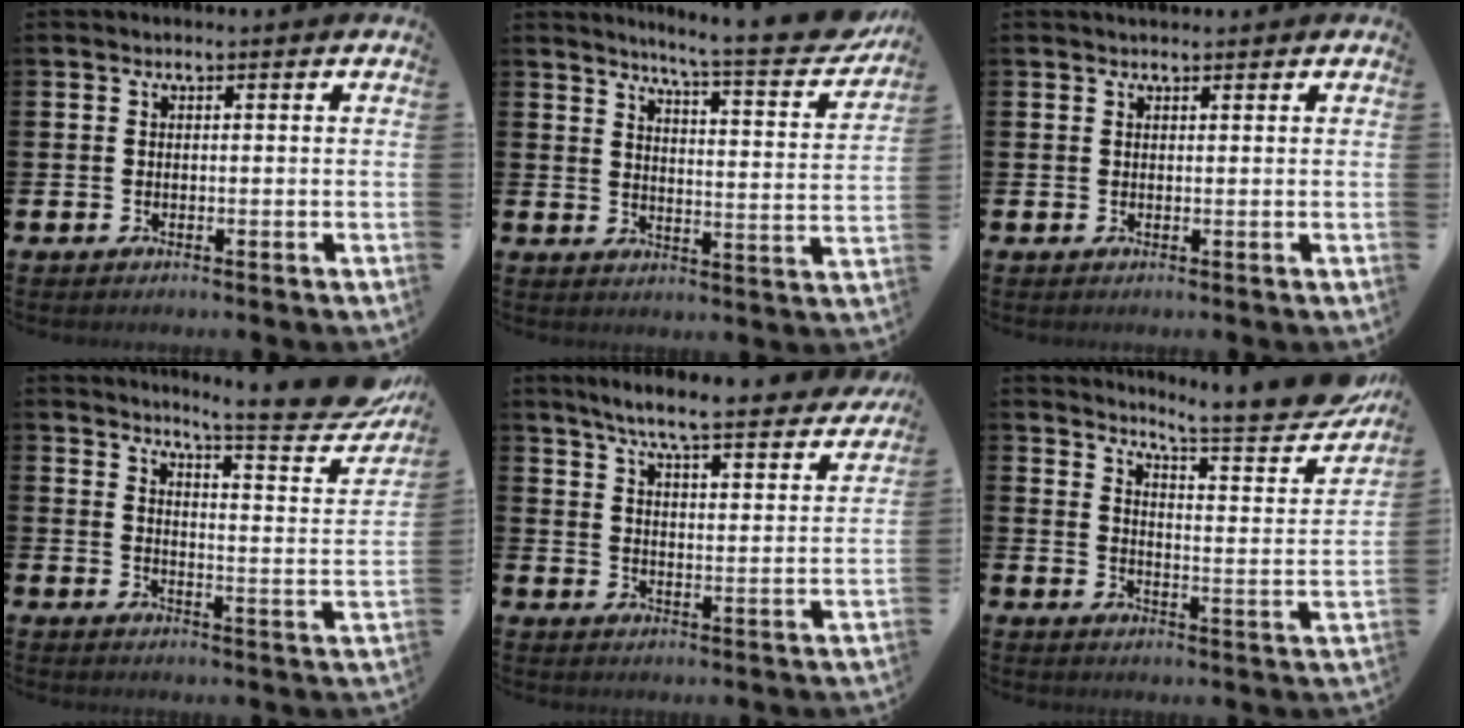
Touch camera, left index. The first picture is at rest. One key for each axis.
{"total": 6.9, "fx": 6.2, "fy": 0.0, "fz": 3.0, "tx": -0.061, "ty": -0.055, "tz": 0.096}
{"total": 1.1, "fx": 1.1, "fy": 0.3, "fz": 0.2, "tx": 0.005, "ty": 0.000, "tz": 0.018}
{"total": 7.9, "fx": 7.0, "fy": 0.4, "fz": 3.6, "tx": -0.058, "ty": -0.065, "tz": 0.109}
{"total": 6.8, "fx": 6.2, "fy": -0.1, "fz": 2.8, "tx": -0.074, "ty": -0.047, "tz": 0.101}
{"total": 8.3, "fx": 7.5, "fy": 0.3, "fz": 3.5, "tx": -0.067, "ty": -0.063, "tz": 0.119}